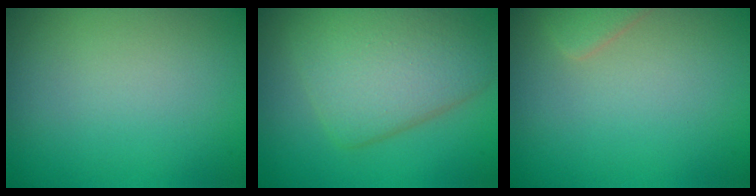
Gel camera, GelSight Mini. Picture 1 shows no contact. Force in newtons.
{"total": 6.7, "press": 6.7, "slide": 0.5}
{"total": 1.8, "press": 1.8, "slide": 0.1}